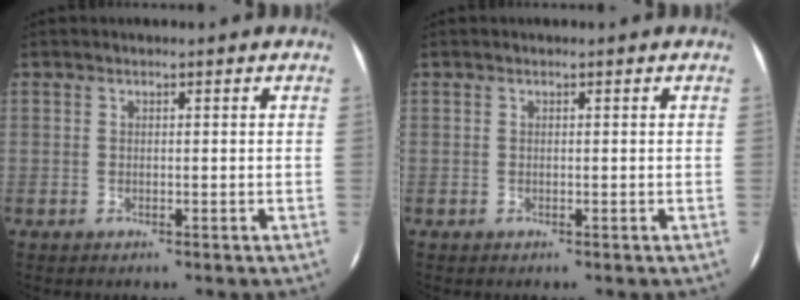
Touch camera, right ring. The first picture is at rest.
{"total": 0.0}